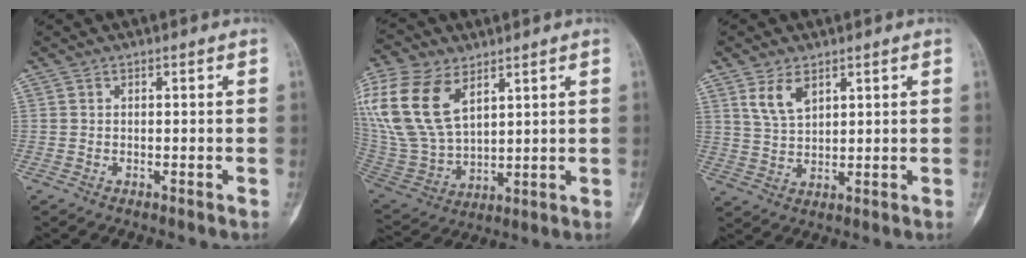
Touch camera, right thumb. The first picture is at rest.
{"total": 20.1, "force": [8.7, 11.8, 13.8], "torque": [-0.299, -0.022, 0.179]}
{"total": 5.4, "force": [3.0, 2.9, 3.4], "torque": [-0.057, -0.016, 0.065]}